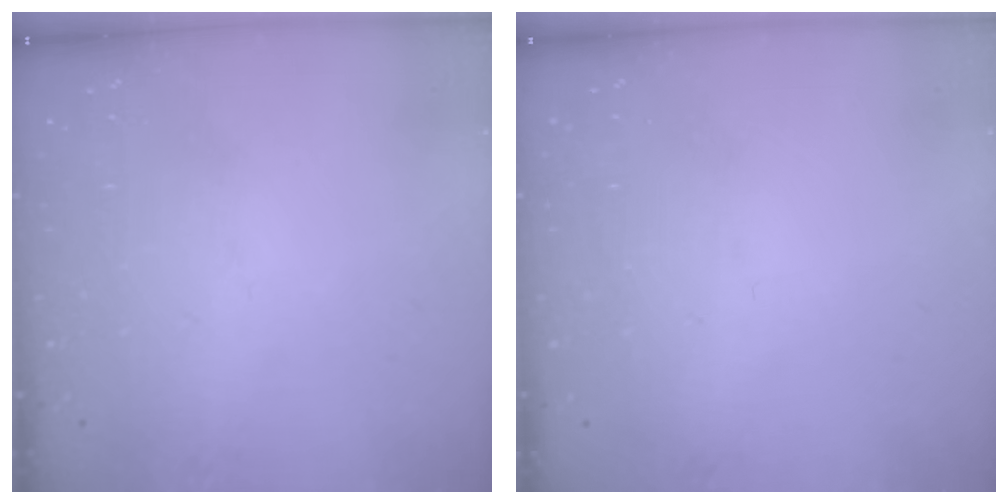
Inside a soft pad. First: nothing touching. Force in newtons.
{"total": 2.2, "press": 2.2, "slide": 0.1}